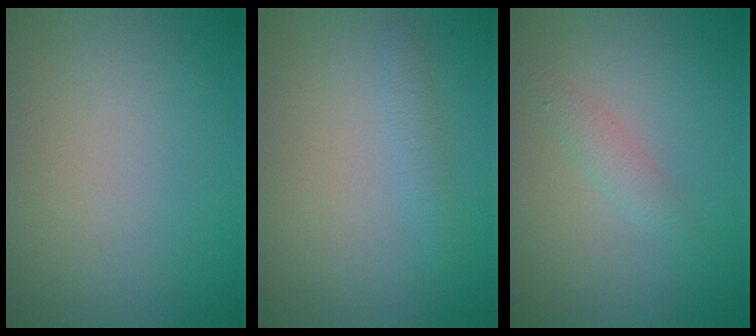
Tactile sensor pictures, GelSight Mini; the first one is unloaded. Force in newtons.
{"total": 1.2, "press": 1.2, "slide": 0.1}
{"total": 1.5, "press": 1.5, "slide": 0.0}